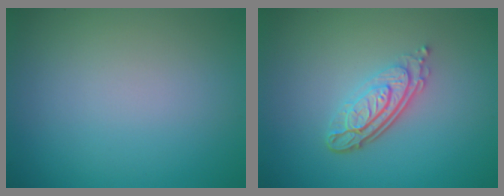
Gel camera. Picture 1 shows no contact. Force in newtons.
{"total": 4.4, "press": 3.2, "slide": 3.1}